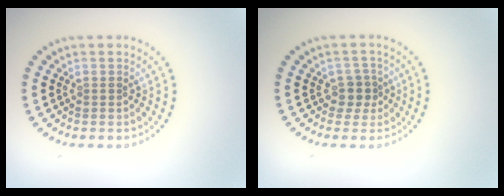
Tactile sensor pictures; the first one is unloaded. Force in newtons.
{"total": 2.0, "press": 1.6, "slide": 1.1}